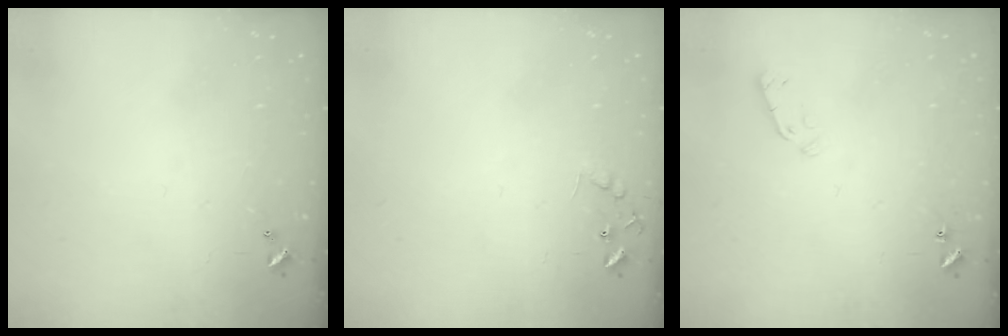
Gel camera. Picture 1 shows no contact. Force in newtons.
{"total": 8.9, "press": 8.9, "slide": 0.5}
{"total": 4.1, "press": 4.1, "slide": 0.6}